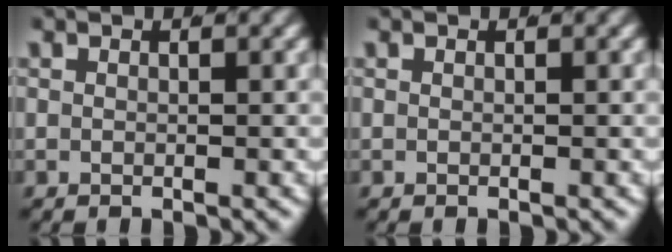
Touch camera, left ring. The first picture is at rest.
{"total": 0.0}